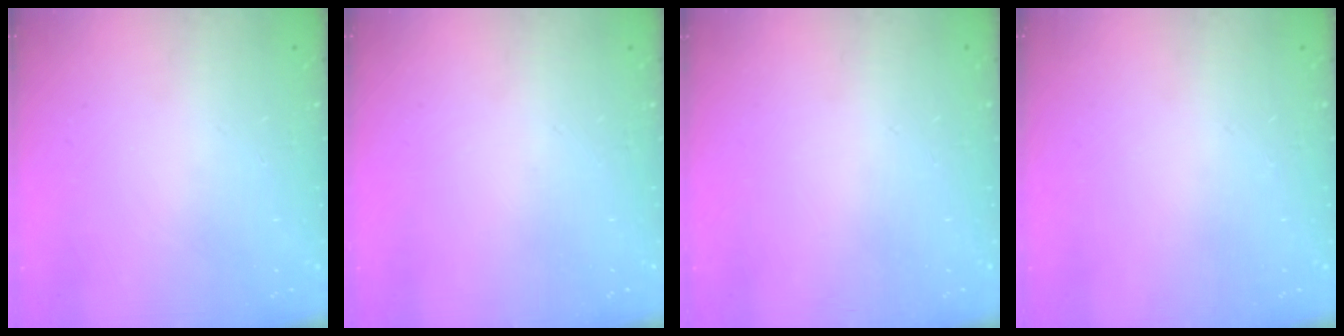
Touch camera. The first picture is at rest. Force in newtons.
{"total": 0.0}
{"total": 0.0}
{"total": 0.0}